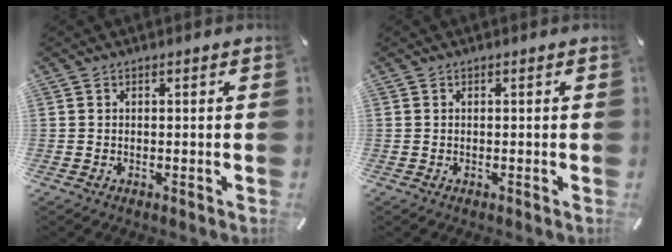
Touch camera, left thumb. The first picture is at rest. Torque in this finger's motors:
{"motor_torque": [0.00, 0.00, 0.00, 0.00, 0.00]}